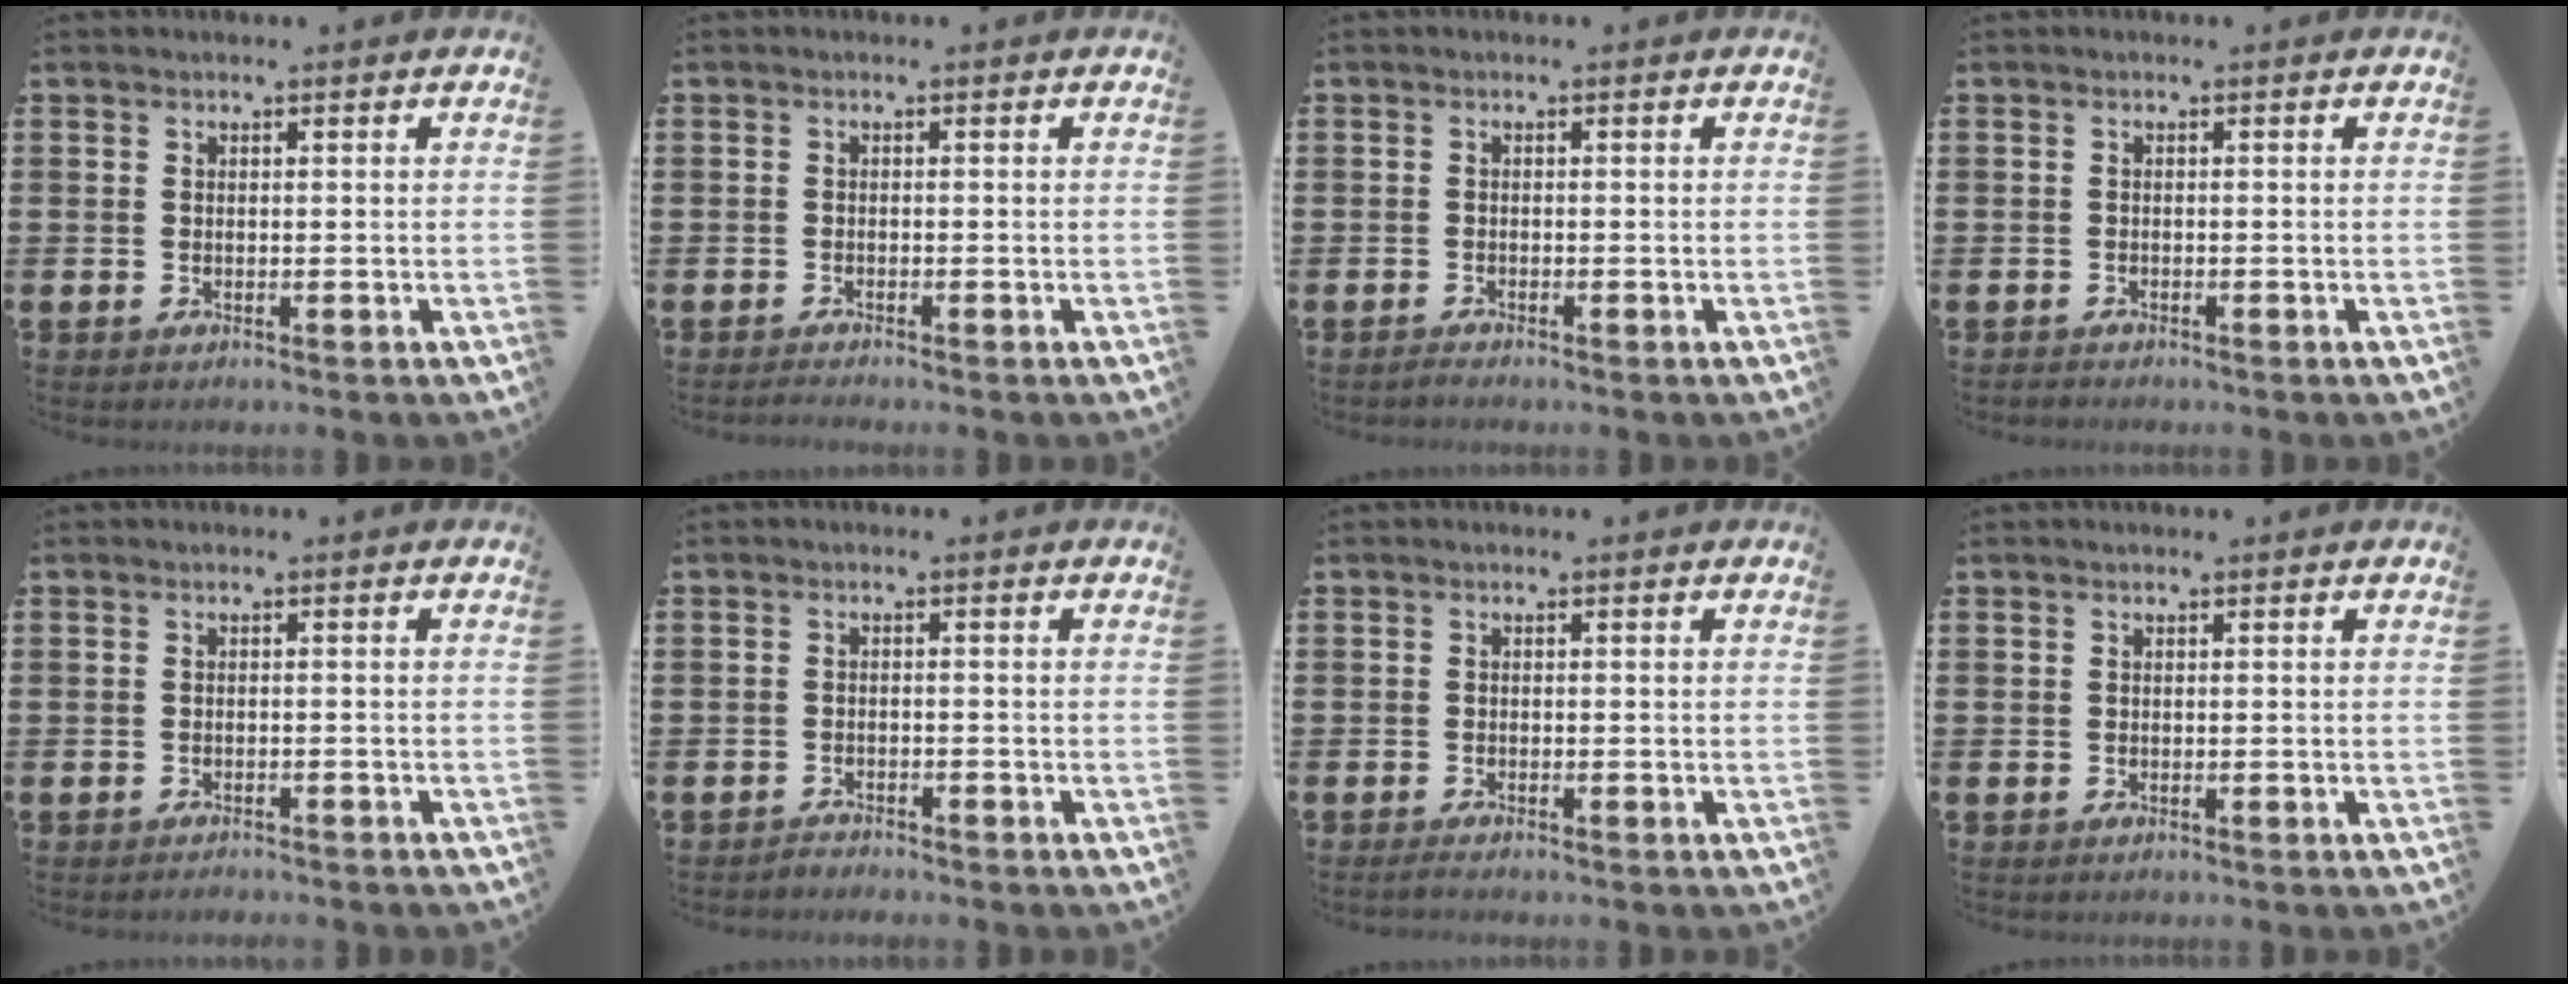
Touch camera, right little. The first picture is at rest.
{"total": 0.6, "force": [-0.6, 0.0, 0.3], "torque": [-0.005, -0.002, -0.012]}
{"total": 0.6, "force": [-0.6, 0.0, 0.1], "torque": [-0.003, -0.004, -0.011]}
{"total": 0.0}
{"total": 0.8, "force": [-0.8, -0.1, -0.1], "torque": [0.000, 0.001, -0.017]}
{"total": 1.3, "force": [-1.2, 0.0, -0.1], "torque": [-0.001, 0.003, -0.027]}
{"total": 0.8, "force": [-0.5, 0.0, 0.6], "torque": [-0.009, -0.002, -0.010]}
{"total": 0.0}